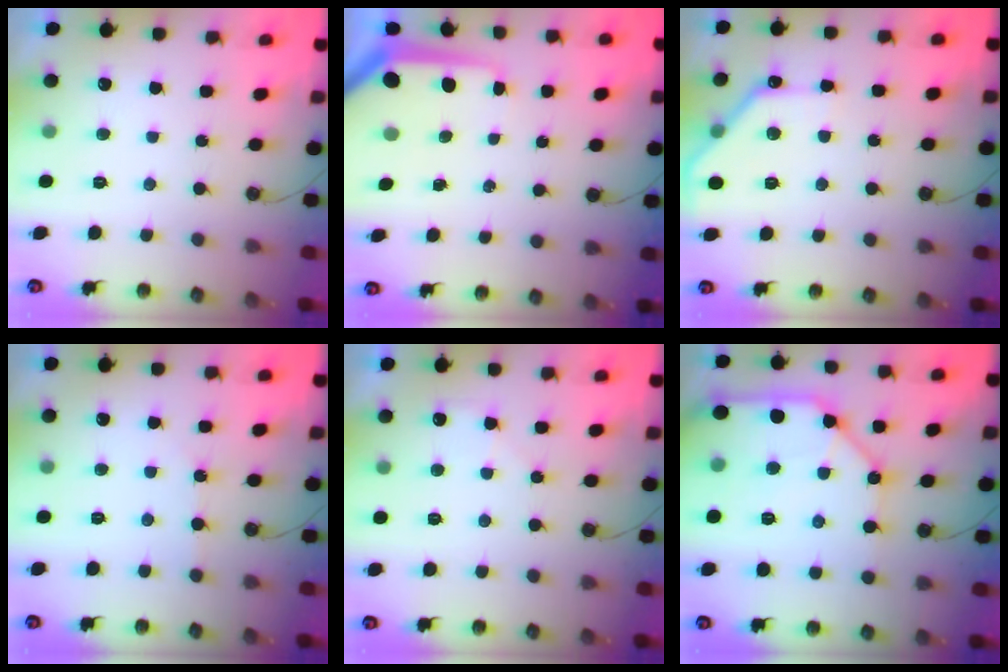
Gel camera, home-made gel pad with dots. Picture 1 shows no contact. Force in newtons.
{"total": 7.9, "press": 7.8, "slide": 1.0}
{"total": 10.9, "press": 10.9, "slide": 0.7}
{"total": 1.7, "press": 1.6, "slide": 0.3}
{"total": 4.6, "press": 4.5, "slide": 0.8}
{"total": 16.2, "press": 16.1, "slide": 1.8}